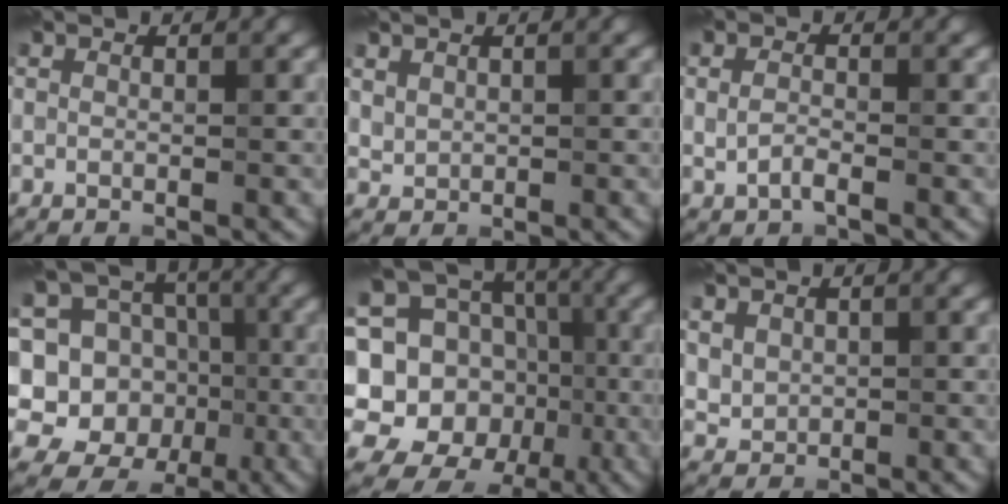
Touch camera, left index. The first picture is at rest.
{"total": 1.1, "force": [0.7, 0.8, 0.5], "torque": [-0.012, -0.003, 0.019]}
{"total": 1.5, "force": [-0.5, 0.8, 1.2], "torque": [-0.032, 0.001, -0.012]}
{"total": 13.7, "force": [-0.8, 12.6, 5.3], "torque": [-0.139, 0.030, -0.002]}
{"total": 17.4, "force": [-0.7, 15.1, 8.6], "torque": [-0.192, 0.034, -0.007]}
{"total": 1.7, "force": [0.6, 1.4, 0.8], "torque": [-0.020, -0.005, 0.019]}